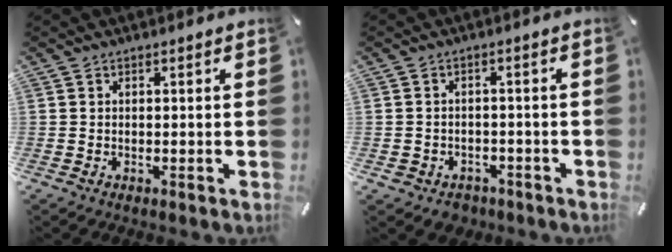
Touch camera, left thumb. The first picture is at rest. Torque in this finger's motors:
{"motor_torque": [-0.45, 0.47, -0.04, 0.10, 0.01]}